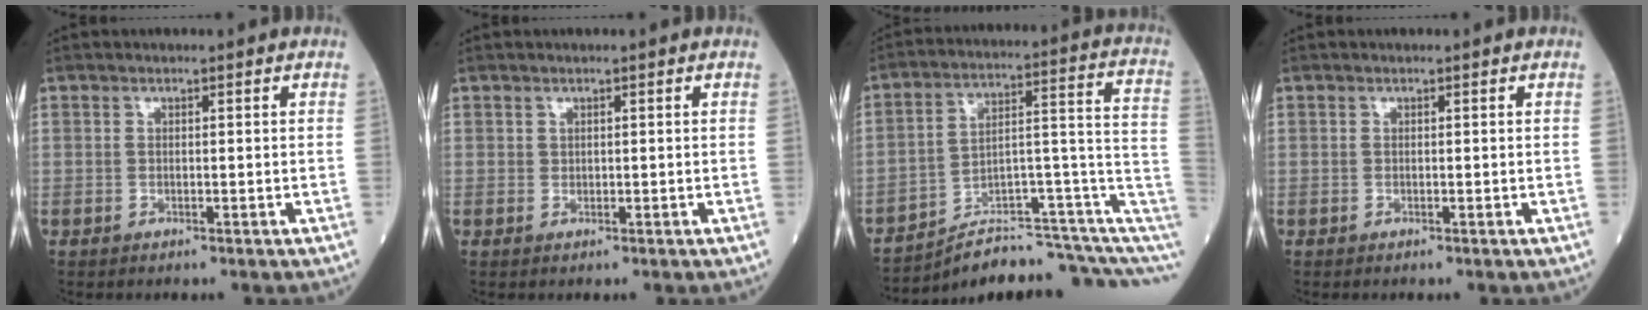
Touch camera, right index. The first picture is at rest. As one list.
[{"total": 0.0}, {"total": 14.3, "force": [-10.6, 3.5, 8.9], "torque": [-0.093, 0.090, -0.153]}, {"total": 0.0}]